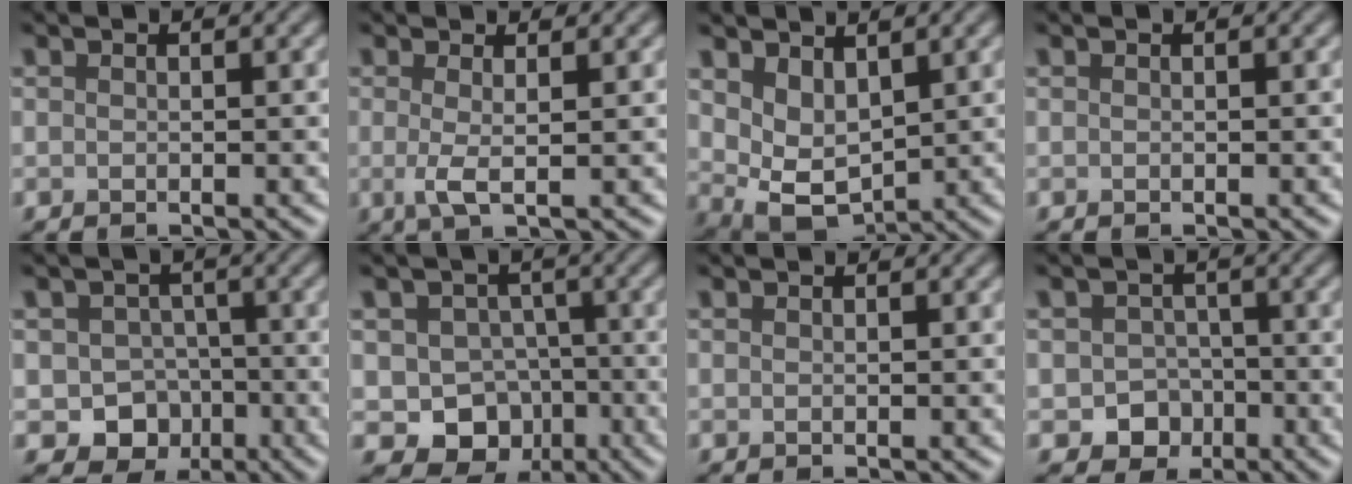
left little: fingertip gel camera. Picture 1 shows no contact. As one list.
[{"total": 2.3, "force": [0.1, 0.5, 2.2], "torque": [-0.041, -0.003, -0.002]}, {"total": 4.2, "force": [1.5, 2.8, 2.7], "torque": [-0.062, -0.020, 0.042]}, {"total": 0.0}, {"total": 6.1, "force": [-2.1, 5.3, 2.1], "torque": [-0.007, -0.011, -0.043]}, {"total": 7.2, "force": [-2.2, 6.3, 2.7], "torque": [-0.012, -0.007, -0.048]}, {"total": 0.0}, {"total": 3.7, "force": [-1.4, 3.2, 1.3], "torque": [-0.005, 0.000, -0.022]}]